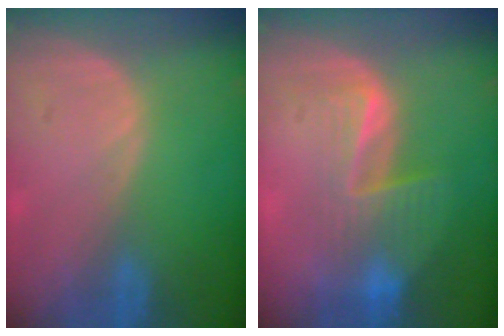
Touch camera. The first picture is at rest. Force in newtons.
{"total": 7.1, "press": 6.5, "slide": 2.9}